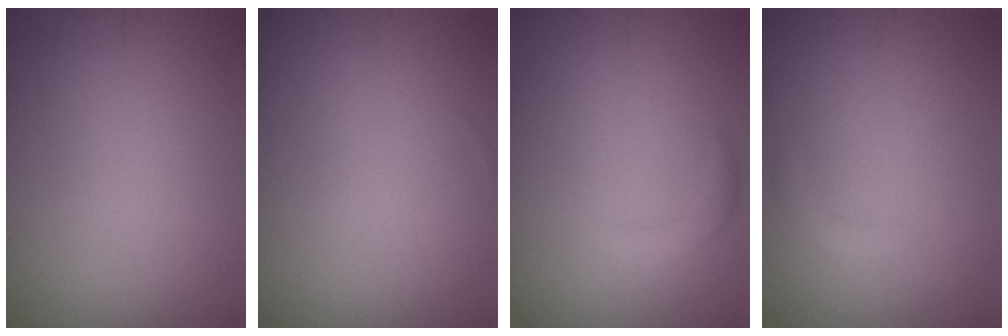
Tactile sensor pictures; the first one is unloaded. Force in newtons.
{"total": 0.0}
{"total": 1.5, "press": 1.5, "slide": 0.1}
{"total": 0.9, "press": 0.9, "slide": 0.1}